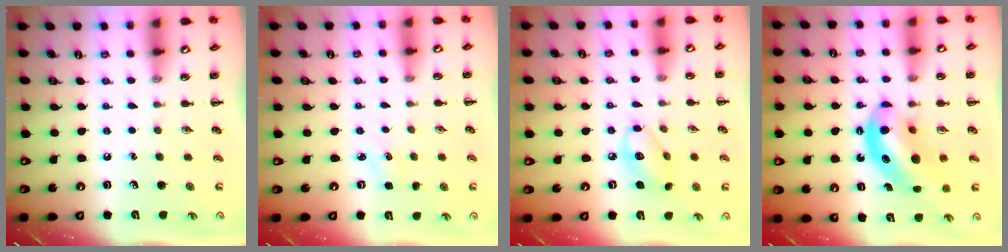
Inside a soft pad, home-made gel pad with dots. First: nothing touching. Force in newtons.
{"total": 1.8, "press": 1.7, "slide": 0.5}
{"total": 8.8, "press": 8.6, "slide": 1.7}
{"total": 12.1, "press": 11.6, "slide": 3.2}